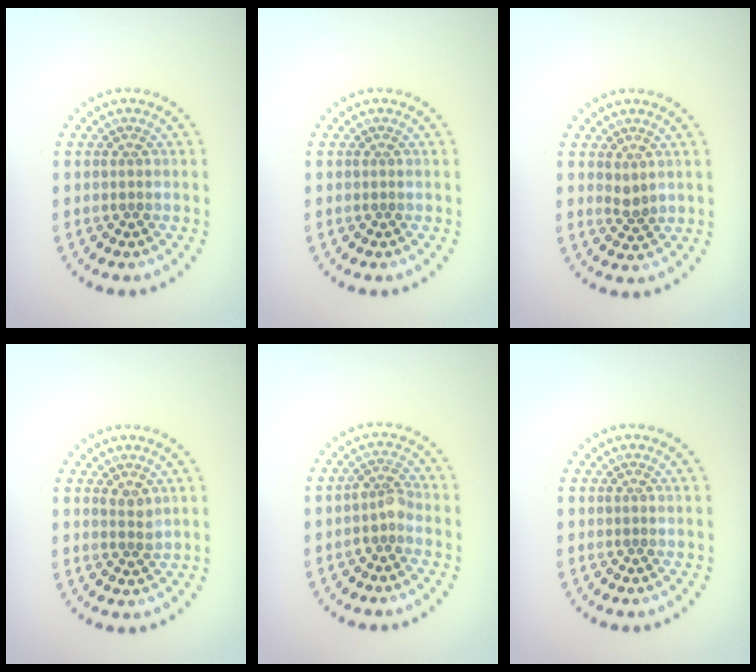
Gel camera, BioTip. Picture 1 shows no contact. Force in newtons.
{"total": 0.0}
{"total": 1.2, "press": 1.1, "slide": 0.6}
{"total": 1.4, "press": 1.2, "slide": 0.7}
{"total": 1.9, "press": 1.5, "slide": 1.2}
{"total": 0.0}